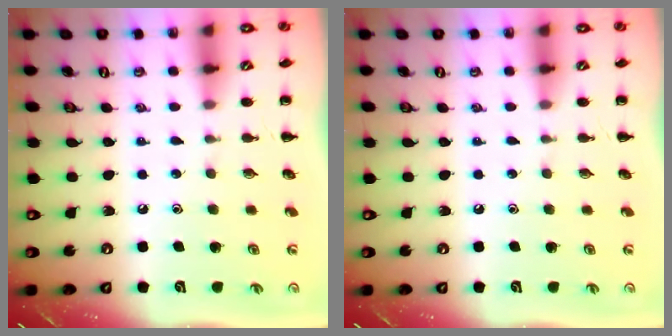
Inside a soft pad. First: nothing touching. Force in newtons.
{"total": 0.0}